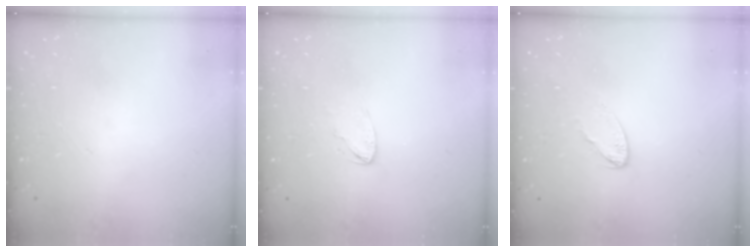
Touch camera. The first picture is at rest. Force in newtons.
{"total": 2.5, "press": 2.5, "slide": 0.2}
{"total": 5.7, "press": 5.7, "slide": 0.5}